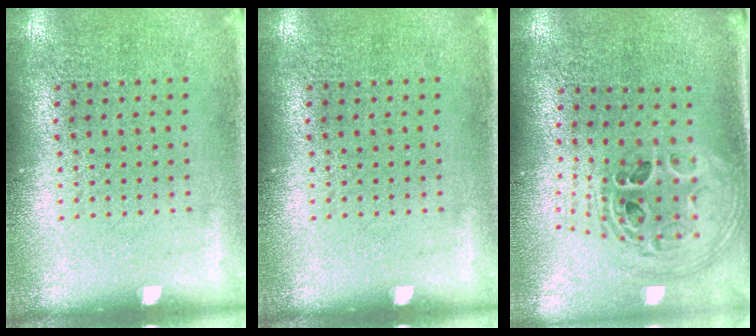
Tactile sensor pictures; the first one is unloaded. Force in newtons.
{"total": 0.0}
{"total": 1.8, "press": 1.6, "slide": 1.0}